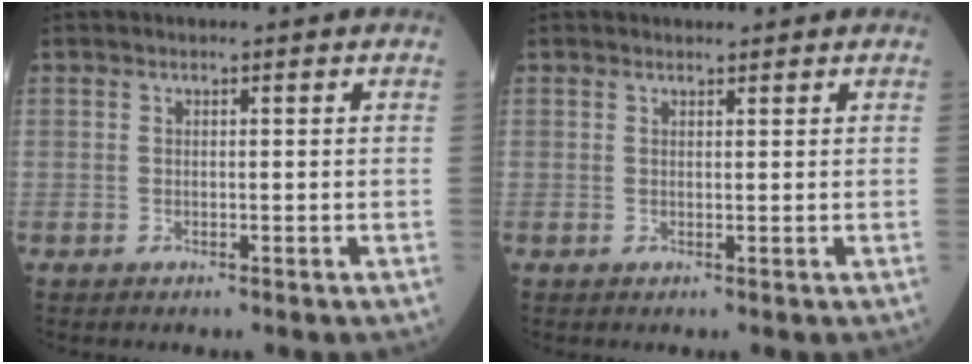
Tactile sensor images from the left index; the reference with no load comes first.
{"total": 1.2, "force": [1.2, 0.2, 0.1], "torque": [-0.004, 0.004, 0.020]}